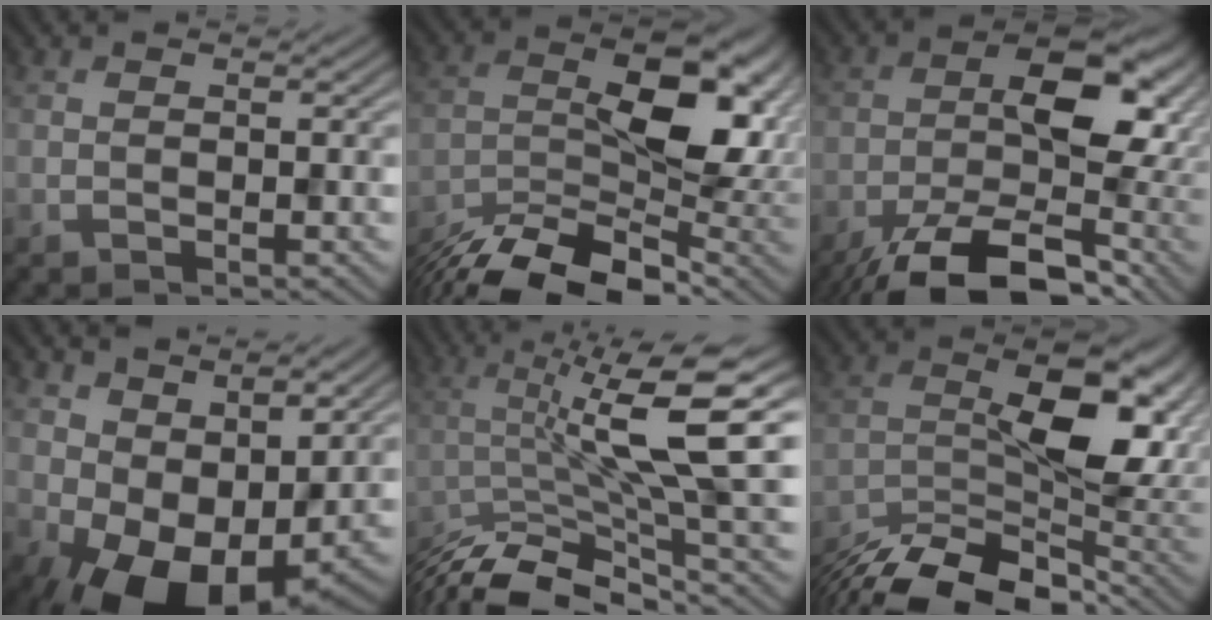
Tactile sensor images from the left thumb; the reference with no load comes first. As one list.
[{"total": 15.6, "force": [-7.9, 6.9, 11.5], "torque": [-0.192, -0.020, -0.134]}, {"total": 16.0, "force": [-6.7, 7.2, 12.6], "torque": [-0.191, -0.012, -0.125]}, {"total": 12.0, "force": [1.0, 7.8, 9.2], "torque": [-0.148, -0.026, 0.027]}, {"total": 12.8, "force": [-5.1, 2.3, 11.5], "torque": [-0.187, 0.013, -0.091]}, {"total": 14.3, "force": [-7.7, 5.5, 10.7], "torque": [-0.184, -0.016, -0.134]}]